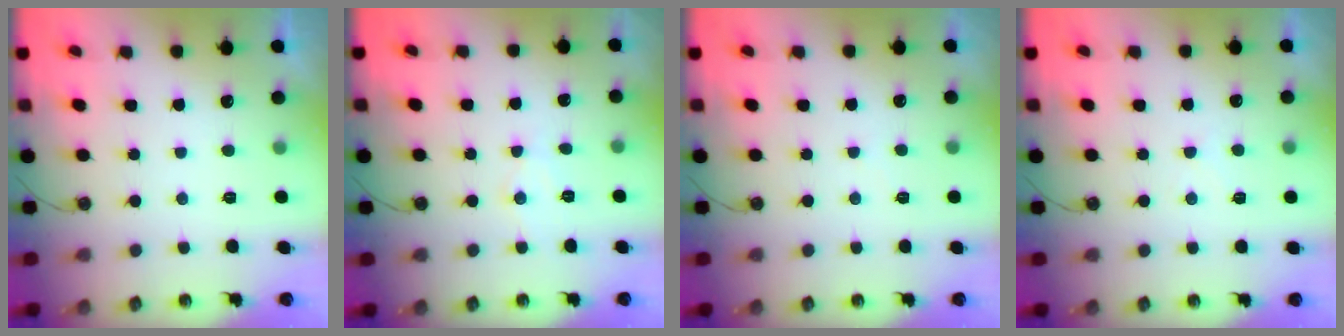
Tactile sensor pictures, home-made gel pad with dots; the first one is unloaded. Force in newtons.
{"total": 6.5, "press": 6.5, "slide": 0.2}
{"total": 3.6, "press": 3.5, "slide": 0.6}
{"total": 3.5, "press": 3.4, "slide": 0.5}